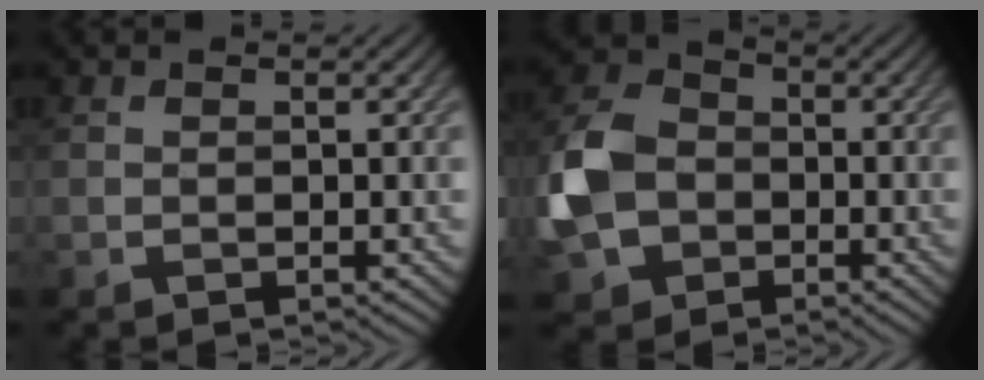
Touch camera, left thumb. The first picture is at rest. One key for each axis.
{"total": 10.2, "fx": -2.3, "fy": 8.0, "fz": 5.9, "tx": -0.157, "ty": -0.009, "tz": -0.058}